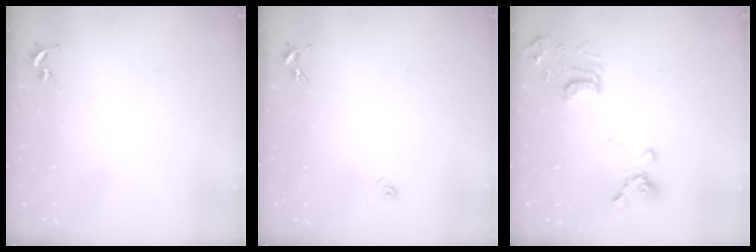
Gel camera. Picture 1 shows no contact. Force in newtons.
{"total": 3.3, "press": 3.2, "slide": 0.8}
{"total": 14.3, "press": 14.2, "slide": 1.7}